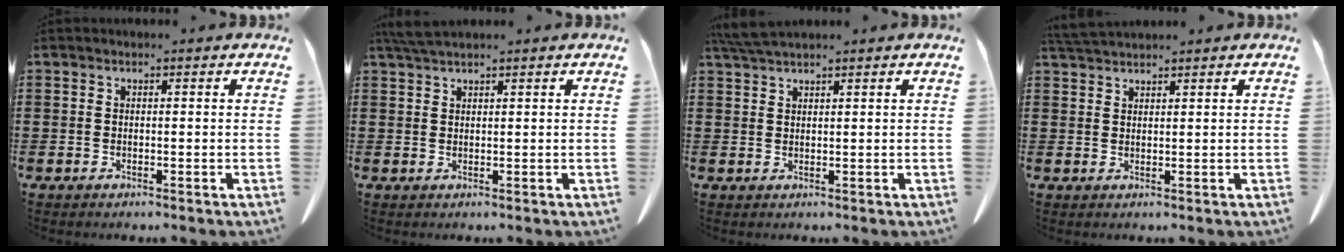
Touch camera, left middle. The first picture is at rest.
{"total": 2.6, "force": [2.1, 0.2, 1.6], "torque": [-0.035, 0.003, 0.040]}
{"total": 3.2, "force": [2.7, 0.2, 1.7], "torque": [-0.040, 0.002, 0.051]}
{"total": 2.8, "force": [2.7, 0.2, 0.8], "torque": [-0.023, -0.002, 0.052]}